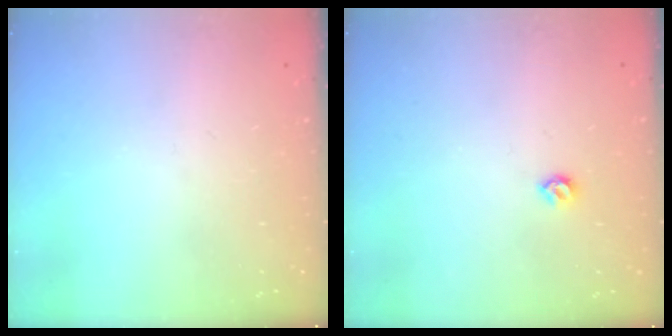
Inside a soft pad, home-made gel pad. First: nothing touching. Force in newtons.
{"total": 4.9, "press": 4.8, "slide": 0.8}